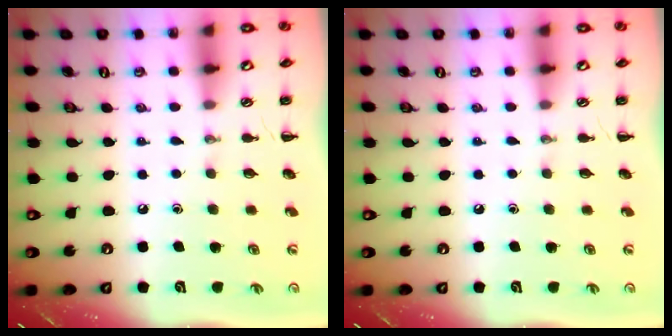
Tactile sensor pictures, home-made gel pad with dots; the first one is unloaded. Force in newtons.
{"total": 0.0}